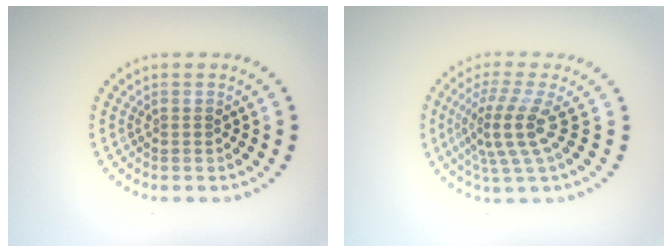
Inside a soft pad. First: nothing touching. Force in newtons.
{"total": 4.0, "press": 2.9, "slide": 2.8}